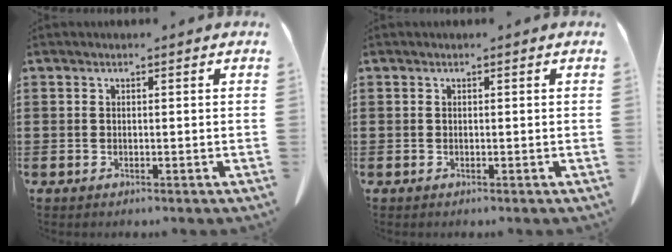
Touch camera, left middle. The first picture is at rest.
{"total": 0.0}